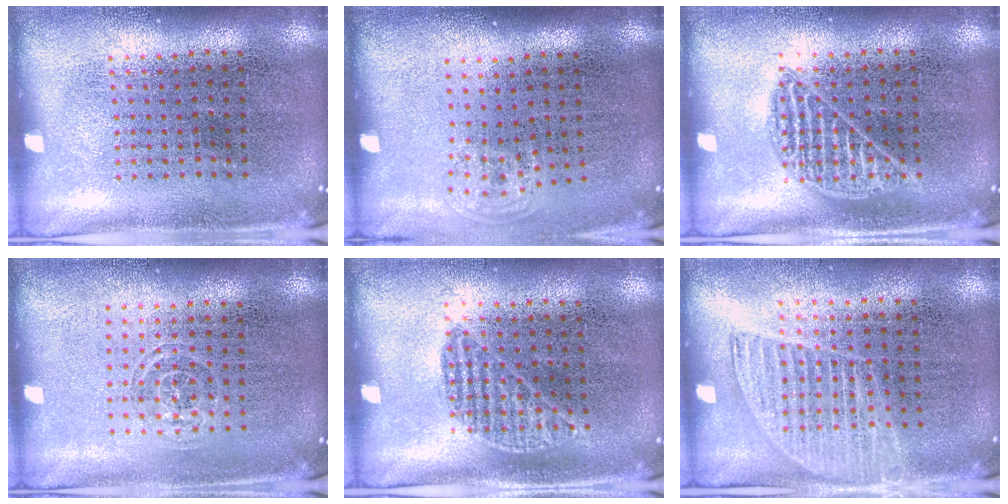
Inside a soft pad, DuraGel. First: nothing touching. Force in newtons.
{"total": 0.8, "press": 0.6, "slide": 0.4}
{"total": 0.9, "press": 0.9, "slide": 0.0}
{"total": 0.9, "press": 0.6, "slide": 0.7}
{"total": 1.0, "press": 0.7, "slide": 0.7}
{"total": 1.3, "press": 1.2, "slide": 0.6}